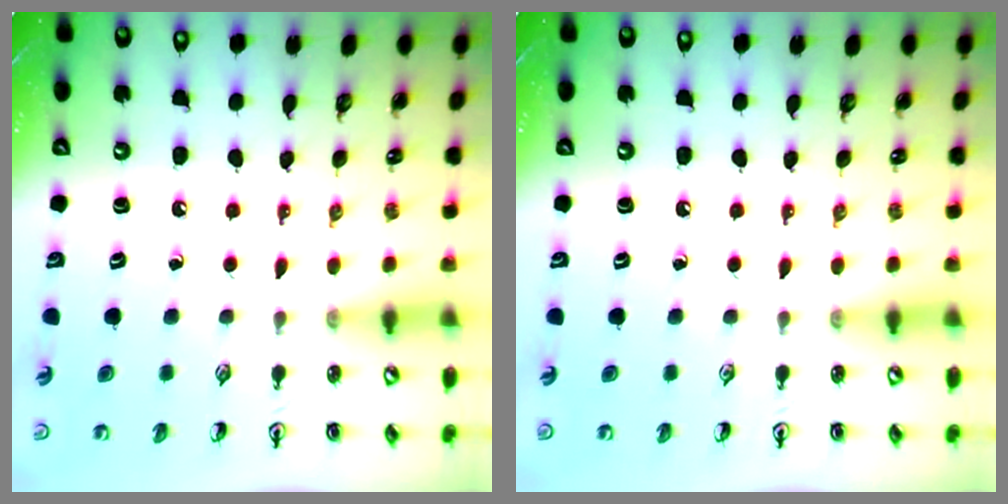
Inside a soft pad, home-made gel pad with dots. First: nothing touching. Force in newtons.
{"total": 0.0}